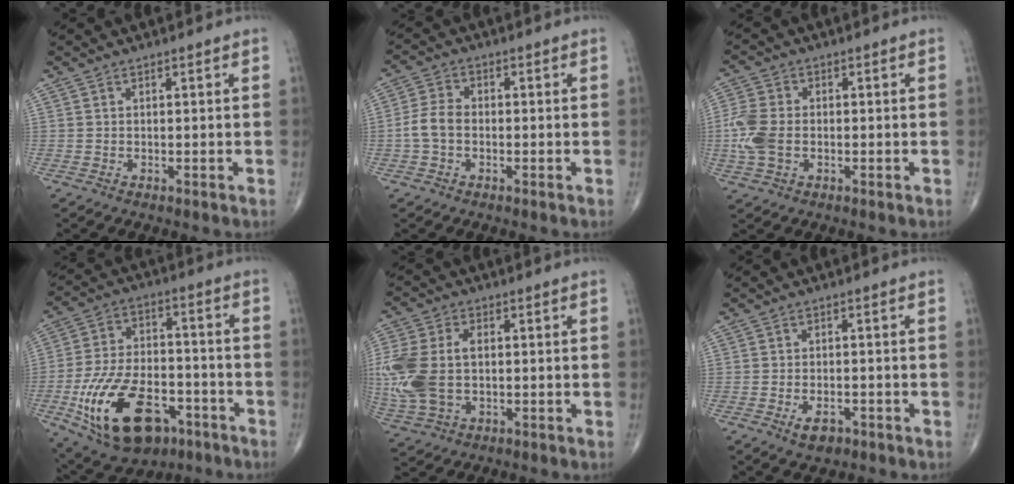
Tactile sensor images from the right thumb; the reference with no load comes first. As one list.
[{"total": 4.9, "force": [-1.0, 3.4, 3.4], "torque": [-0.071, 0.017, -0.026]}, {"total": 7.5, "force": [-1.0, 5.1, 5.5], "torque": [-0.136, 0.006, -0.024]}, {"total": 21.7, "force": [-9.2, 12.3, 15.4], "torque": [-0.267, 0.041, -0.141]}, {"total": 15.7, "force": [-0.1, 10.2, 12.0], "torque": [-0.305, 0.003, 0.005]}, {"total": 3.6, "force": [-1.8, 2.0, 2.4], "torque": [-0.038, 0.004, -0.027]}]